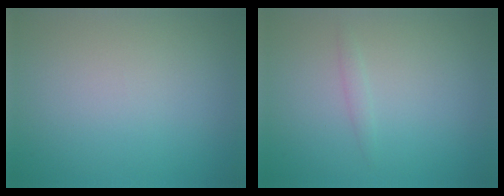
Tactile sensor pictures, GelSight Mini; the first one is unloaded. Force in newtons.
{"total": 0.8, "press": 0.8, "slide": 0.1}